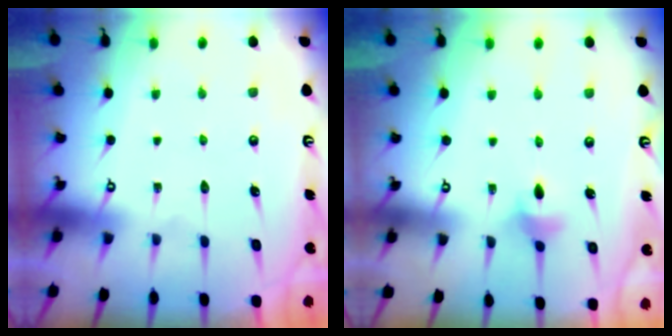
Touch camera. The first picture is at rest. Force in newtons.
{"total": 4.8, "press": 4.7, "slide": 1.0}